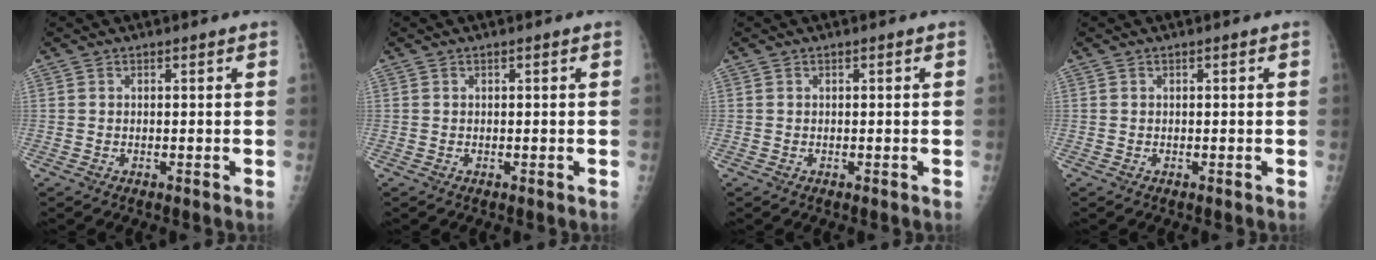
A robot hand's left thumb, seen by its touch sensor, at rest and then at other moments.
{"total": 0.0}
{"total": 0.0}
{"total": 0.0}